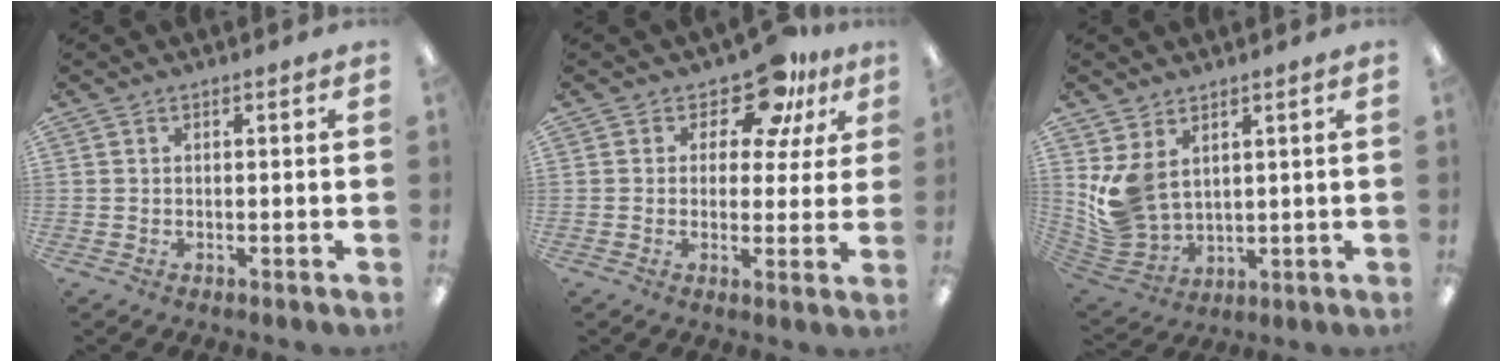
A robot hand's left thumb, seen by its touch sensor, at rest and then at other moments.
{"total": 10.6, "force": [7.3, 5.5, 5.4], "torque": [-0.078, -0.044, 0.128]}
{"total": 10.1, "force": [3.3, 7.7, 5.7], "torque": [-0.133, -0.015, 0.072]}